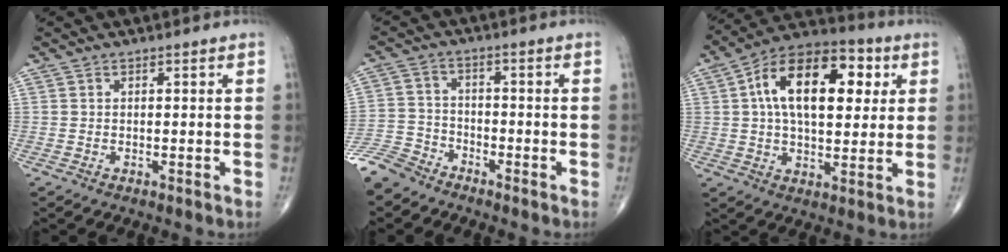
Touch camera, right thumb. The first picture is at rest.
{"total": 7.3, "force": [-6.3, 3.5, 1.3], "torque": [-0.027, 0.016, -0.135]}
{"total": 19.7, "force": [4.8, 10.8, 15.8], "torque": [-0.226, 0.016, 0.068]}